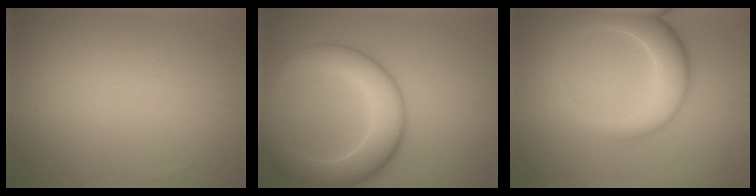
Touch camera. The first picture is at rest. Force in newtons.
{"total": 7.7, "press": 7.7, "slide": 0.2}
{"total": 5.6, "press": 5.6, "slide": 0.4}